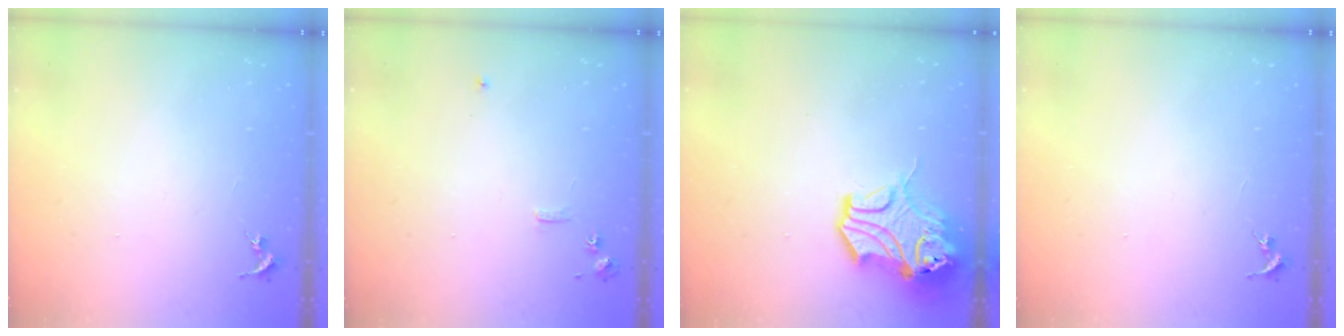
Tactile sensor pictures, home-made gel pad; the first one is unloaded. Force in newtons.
{"total": 5.9, "press": 5.9, "slide": 0.7}
{"total": 14.2, "press": 14.1, "slide": 1.9}
{"total": 0.0}